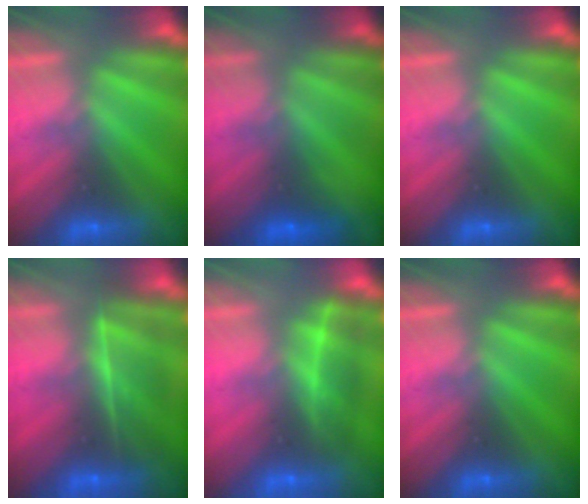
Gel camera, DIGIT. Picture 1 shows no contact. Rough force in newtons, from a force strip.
{"total": 1.2}
{"total": 0.0}
{"total": 7.5}
{"total": 2.1}
{"total": 0.0}